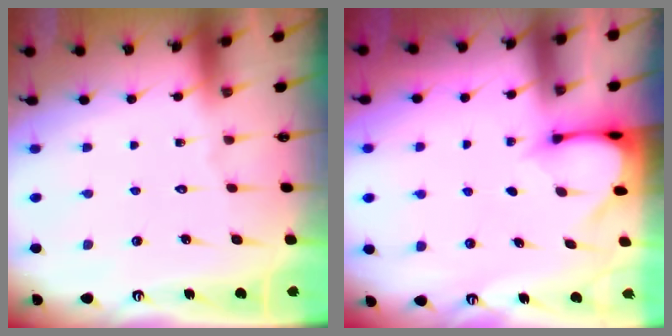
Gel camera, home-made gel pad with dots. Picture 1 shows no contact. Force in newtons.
{"total": 3.5, "press": 3.4, "slide": 0.3}